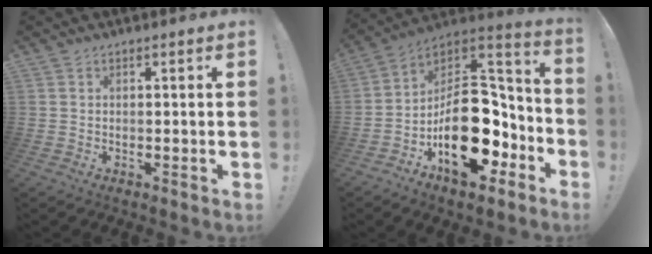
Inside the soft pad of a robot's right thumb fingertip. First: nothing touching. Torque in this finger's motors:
{"motor_torque": [3.51, 1.50, 1.20, -1.28, 0.41]}